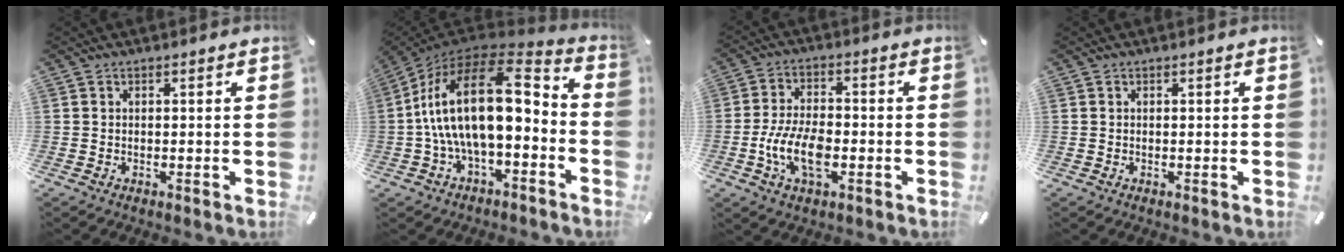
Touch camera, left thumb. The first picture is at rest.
{"total": 22.1, "force": [1.0, 11.5, 18.9], "torque": [-0.365, 0.003, 0.019]}
{"total": 9.5, "force": [-2.8, 5.0, 7.6], "torque": [-0.162, 0.006, -0.050]}
{"total": 0.0}